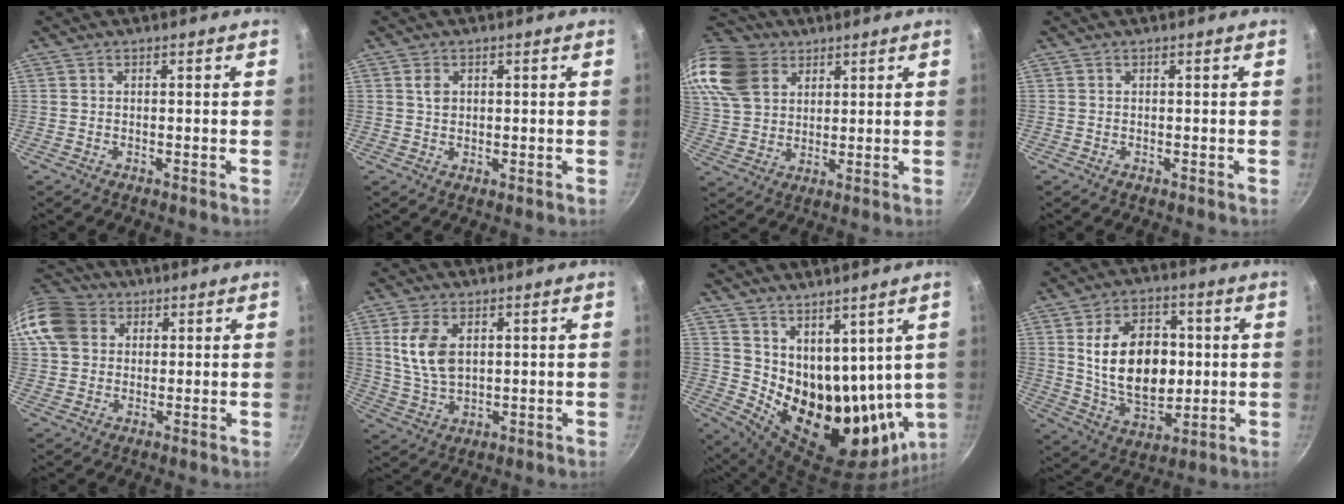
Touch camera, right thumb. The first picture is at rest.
{"total": 2.6, "force": [0.8, 1.9, 1.5], "torque": [-0.022, -0.003, 0.013]}
{"total": 16.0, "force": [8.2, 11.4, 7.7], "torque": [-0.152, -0.011, 0.161]}
{"total": 0.0}
{"total": 12.7, "force": [4.0, 10.4, 6.1], "torque": [-0.115, 0.015, 0.065]}
{"total": 9.2, "force": [2.5, 5.5, 6.9], "torque": [-0.131, -0.017, 0.055]}
{"total": 18.5, "force": [8.9, 10.8, 12.1], "torque": [-0.159, -0.058, 0.183]}
{"total": 18.0, "force": [1.7, 12.0, 13.4], "torque": [-0.182, -0.005, 0.039]}